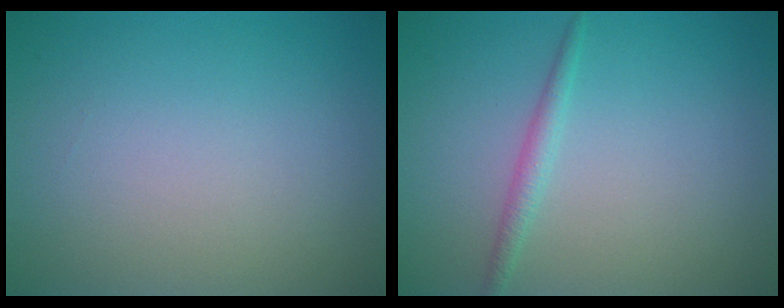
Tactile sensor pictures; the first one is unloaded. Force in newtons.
{"total": 1.4, "press": 1.4, "slide": 0.1}